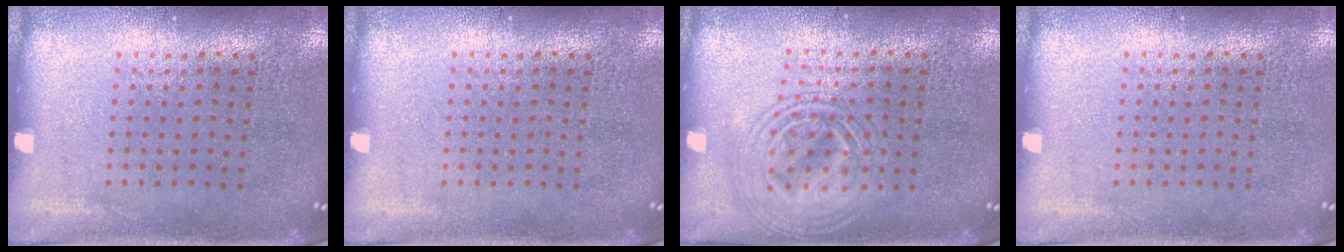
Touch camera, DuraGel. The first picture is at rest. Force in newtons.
{"total": 0.0}
{"total": 2.9, "press": 2.9, "slide": 0.4}
{"total": 0.0}